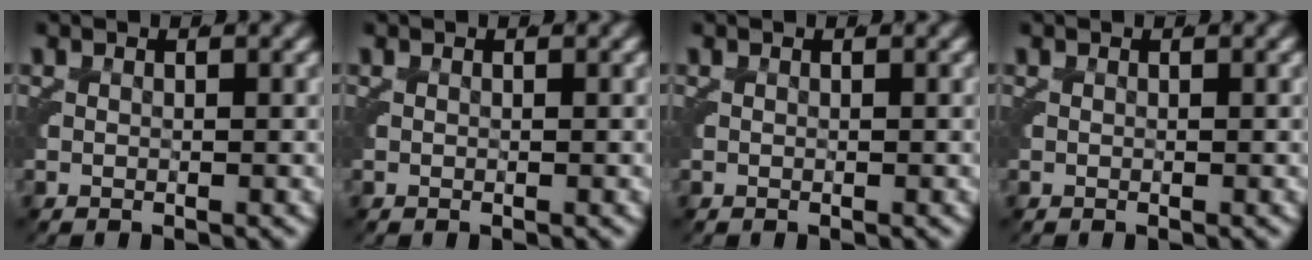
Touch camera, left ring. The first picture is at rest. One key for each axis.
{"total": 0.0}
{"total": 0.0}
{"total": 0.0}